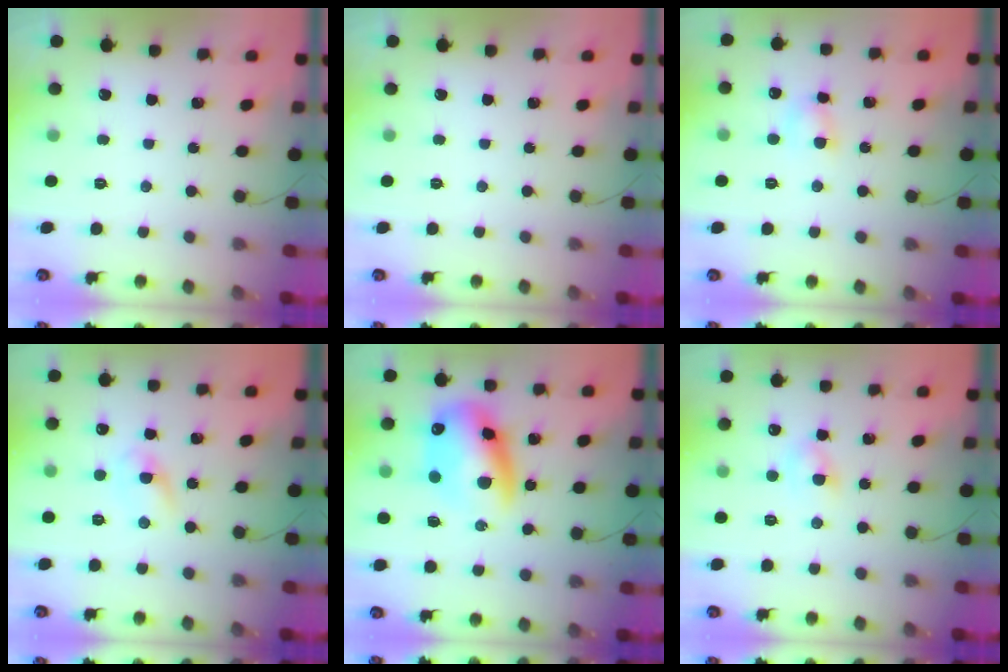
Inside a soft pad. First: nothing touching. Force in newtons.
{"total": 0.0}
{"total": 3.8, "press": 3.6, "slide": 1.3}
{"total": 2.9, "press": 2.6, "slide": 1.3}
{"total": 13.5, "press": 13.2, "slide": 3.1}
{"total": 2.2, "press": 2.1, "slide": 0.9}